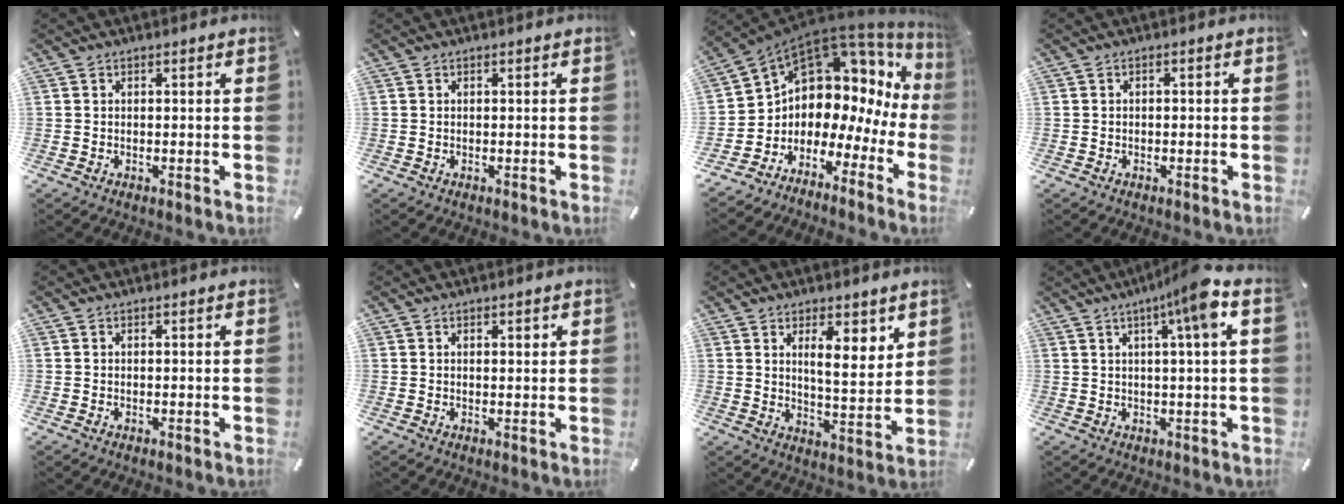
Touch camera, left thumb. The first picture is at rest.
{"total": 0.0}
{"total": 7.5, "force": [4.3, 5.9, 1.6], "torque": [-0.048, -0.074, 0.080]}
{"total": 0.7, "force": [-0.3, 0.4, 0.4], "torque": [-0.008, 0.000, -0.007]}
{"total": 0.0}
{"total": 1.0, "force": [0.6, 0.5, 0.7], "torque": [-0.013, 0.001, 0.010]}
{"total": 8.6, "force": [4.6, 3.5, 6.5], "torque": [-0.099, -0.027, 0.075]}
{"total": 9.6, "force": [4.2, 0.1, 8.7], "torque": [-0.147, -0.012, 0.062]}